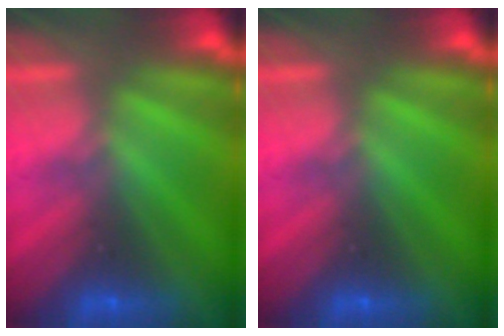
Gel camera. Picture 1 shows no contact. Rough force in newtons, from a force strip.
{"total": 0.0}